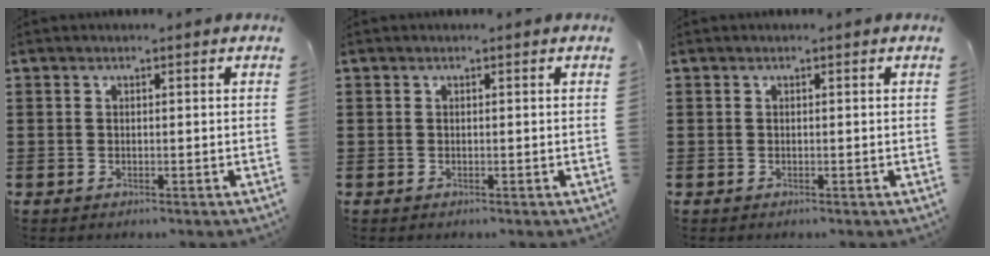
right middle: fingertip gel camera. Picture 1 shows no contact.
{"total": 0.0}
{"total": 0.0}